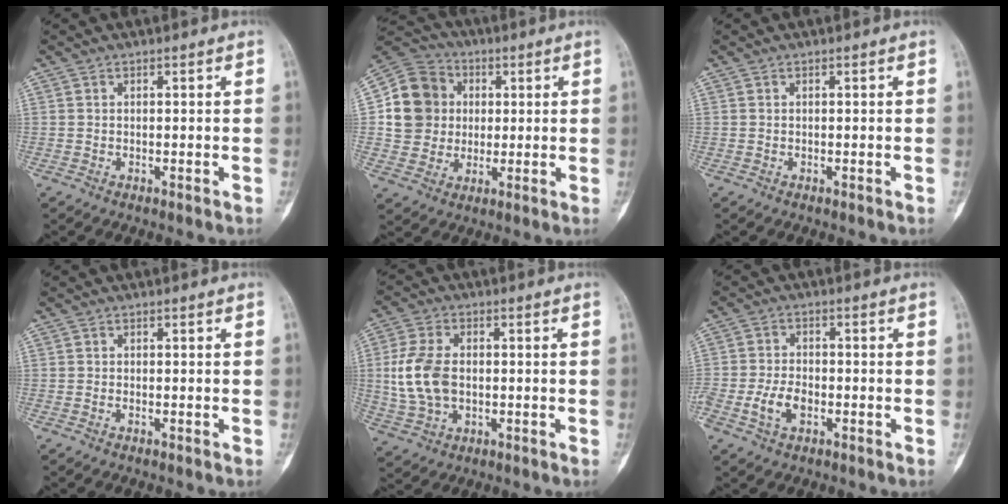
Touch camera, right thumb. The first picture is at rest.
{"total": 13.4, "force": [1.5, 12.3, 4.9], "torque": [-0.074, 0.014, 0.027]}
{"total": 0.0}
{"total": 0.0}
{"total": 10.6, "force": [0.1, 6.9, 8.1], "torque": [-0.167, 0.005, 0.006]}
{"total": 5.3, "force": [-1.9, 3.2, 3.7], "torque": [-0.074, 0.013, -0.036]}